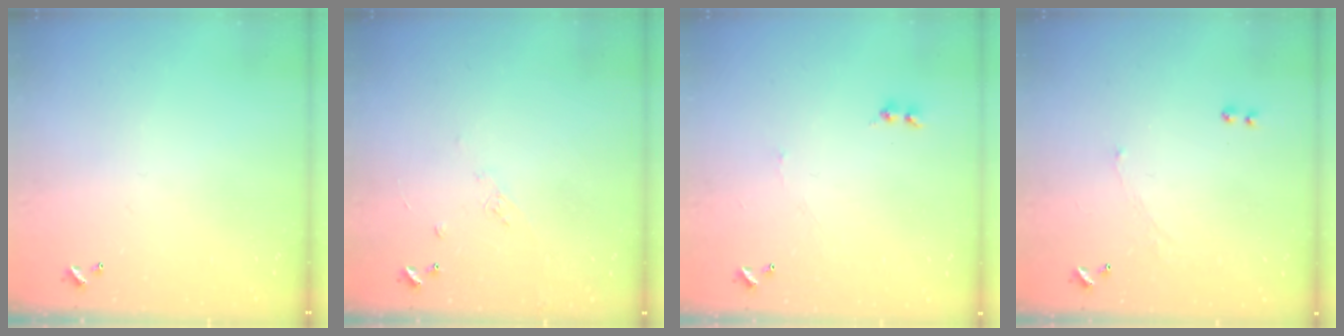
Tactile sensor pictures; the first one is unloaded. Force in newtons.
{"total": 6.5, "press": 6.4, "slide": 0.9}
{"total": 1.5, "press": 1.4, "slide": 0.6}
{"total": 1.0, "press": 0.7, "slide": 0.6}